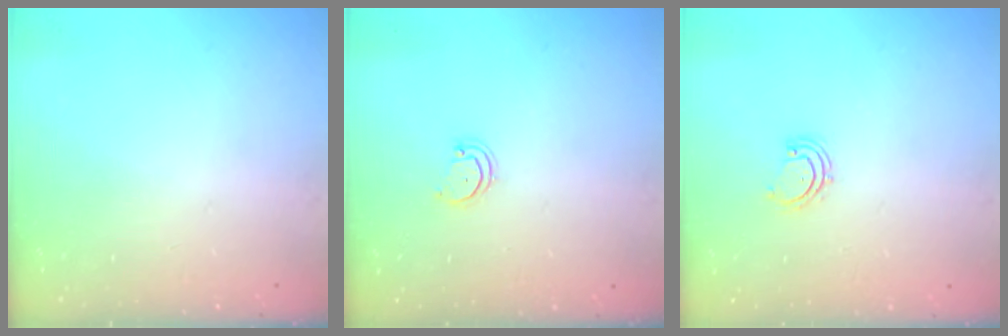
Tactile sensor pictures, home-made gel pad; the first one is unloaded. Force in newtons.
{"total": 2.6, "press": 2.6, "slide": 0.2}
{"total": 2.6, "press": 2.6, "slide": 0.3}